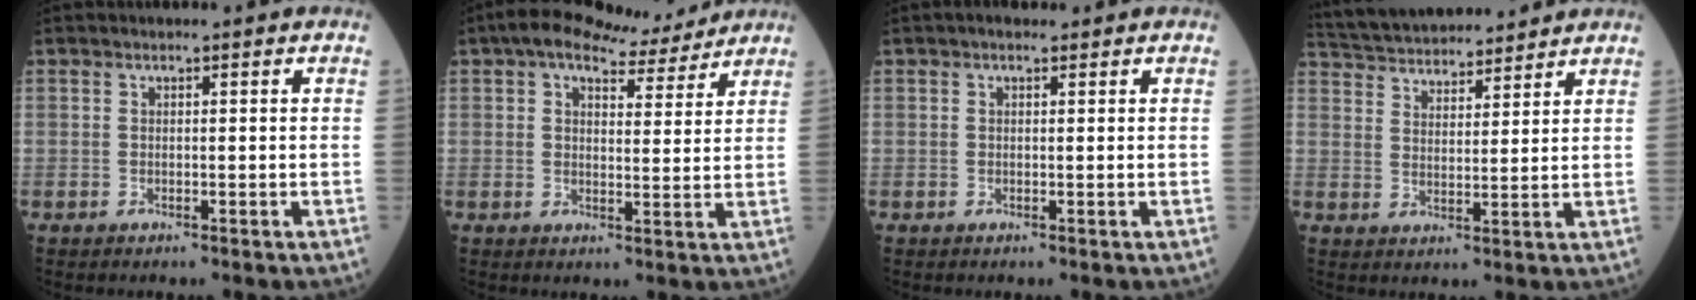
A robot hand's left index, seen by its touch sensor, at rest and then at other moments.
{"total": 9.3, "force": [7.9, 2.8, 4.0], "torque": [-0.062, 0.024, 0.108]}
{"total": 1.1, "force": [0.7, 0.4, 0.6], "torque": [-0.017, 0.008, 0.008]}
{"total": 15.7, "force": [14.7, 3.0, 4.7], "torque": [-0.092, 0.038, 0.237]}